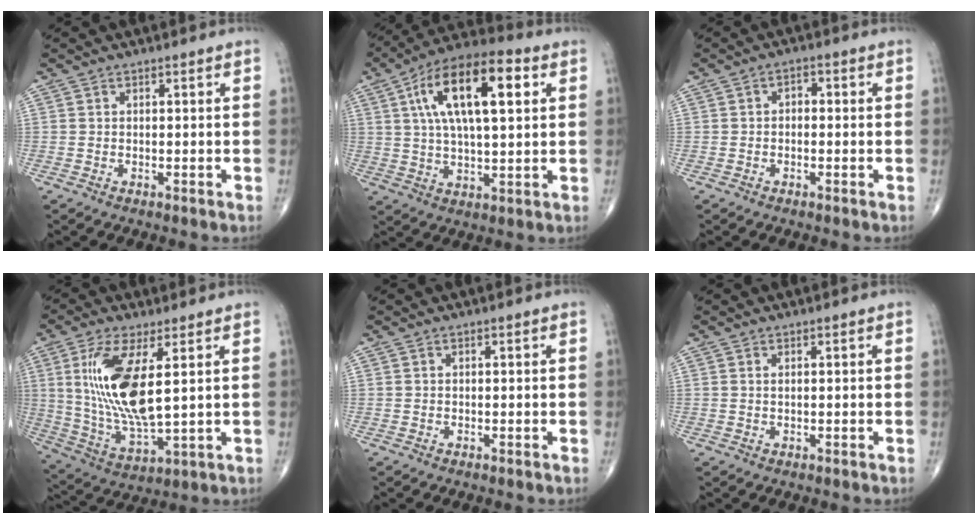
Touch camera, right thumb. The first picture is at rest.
{"total": 18.3, "force": [5.5, 7.2, 15.9], "torque": [-0.269, 0.013, 0.086]}
{"total": 1.9, "force": [-0.1, 1.3, 1.4], "torque": [-0.014, 0.010, -0.008]}
{"total": 15.9, "force": [3.6, 5.4, 14.6], "torque": [-0.307, -0.027, 0.079]}
{"total": 0.0}
{"total": 0.6, "force": [0.2, 0.1, 0.5], "torque": [-0.015, 0.002, 0.005]}